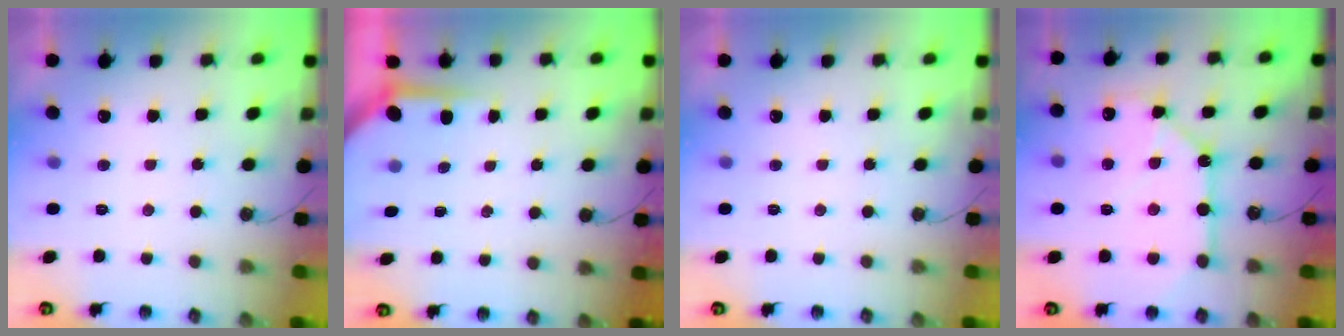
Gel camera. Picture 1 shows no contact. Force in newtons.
{"total": 3.5, "press": 3.5, "slide": 0.4}
{"total": 0.0}
{"total": 12.8, "press": 12.7, "slide": 1.5}